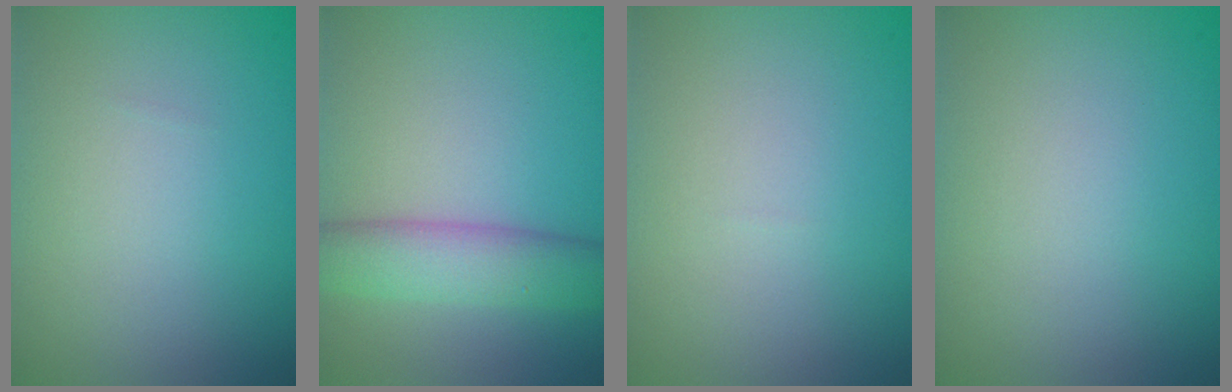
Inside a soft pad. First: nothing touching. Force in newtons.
{"total": 5.1, "press": 5.1, "slide": 0.2}
{"total": 0.0}
{"total": 0.0}